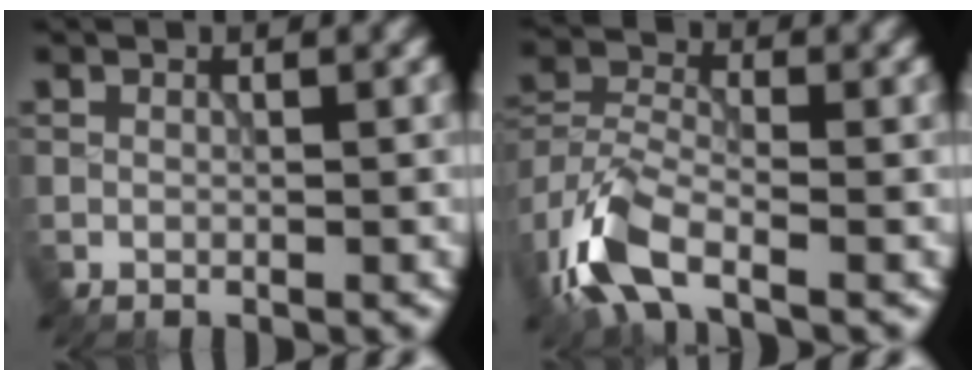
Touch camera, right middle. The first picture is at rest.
{"total": 6.8, "force": [-4.0, 3.0, 4.6], "torque": [-0.099, -0.003, -0.093]}